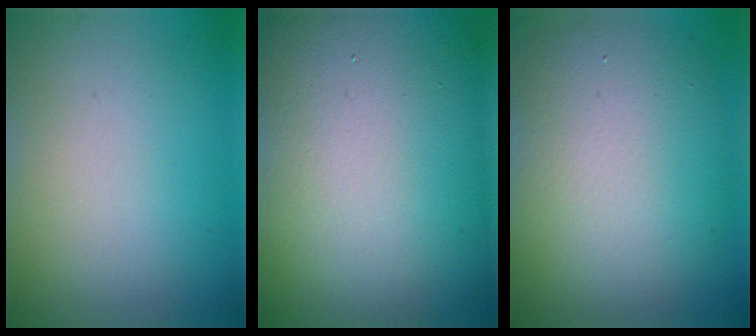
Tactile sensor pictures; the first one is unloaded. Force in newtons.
{"total": 19.9, "press": 19.8, "slide": 1.2}
{"total": 10.5, "press": 10.5, "slide": 0.5}